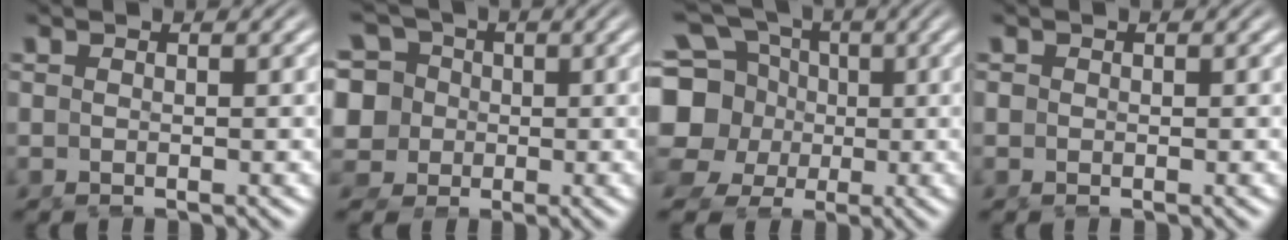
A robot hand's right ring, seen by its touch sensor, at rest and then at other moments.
{"total": 12.6, "force": [-0.6, 11.7, 4.6], "torque": [-0.129, -0.042, -0.010]}
{"total": 14.6, "force": [0.8, 12.9, 6.6], "torque": [-0.147, -0.040, 0.007]}
{"total": 0.9, "force": [0.0, 0.8, 0.3], "torque": [-0.014, -0.005, 0.002]}